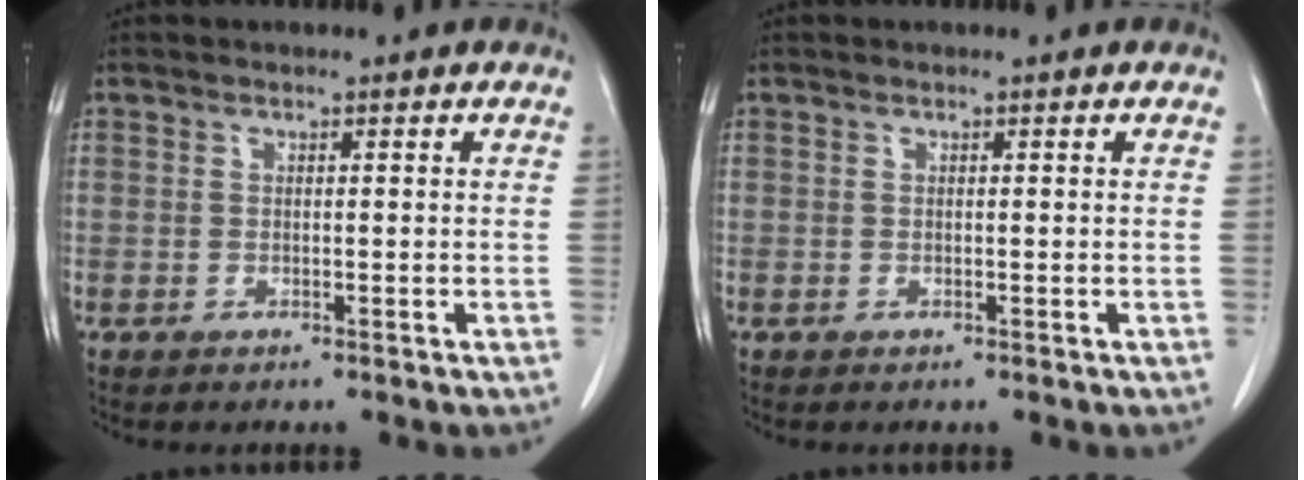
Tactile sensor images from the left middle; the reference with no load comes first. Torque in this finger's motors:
{"motor_torque": [0.00, 0.00, 0.02, 0.00]}